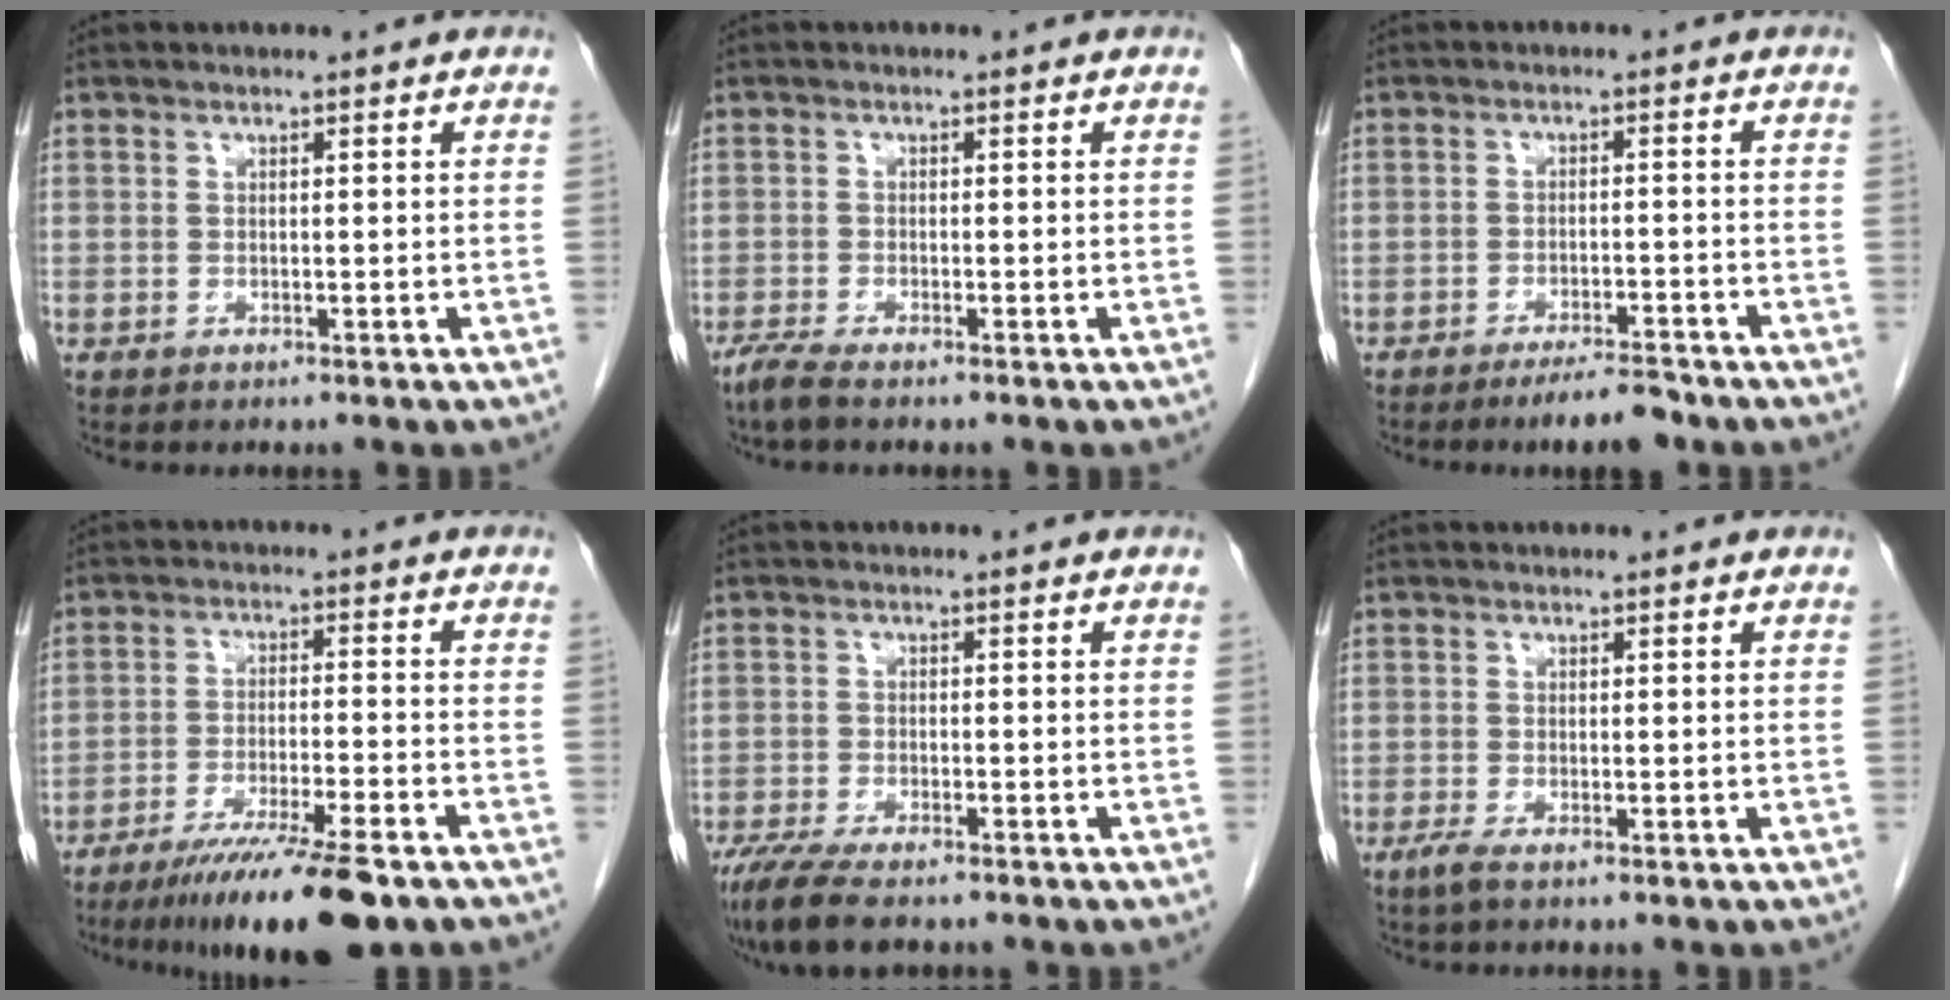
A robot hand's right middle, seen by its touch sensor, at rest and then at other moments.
{"total": 2.3, "force": [-2.0, -0.1, 1.2], "torque": [-0.031, -0.008, -0.045]}
{"total": 5.0, "force": [-4.2, 0.5, 2.7], "torque": [-0.040, -0.008, -0.069]}
{"total": 13.6, "force": [-9.9, 0.7, 9.3], "torque": [-0.144, -0.036, -0.159]}
{"total": 8.6, "force": [-6.7, 2.0, 5.0], "torque": [-0.084, -0.019, -0.112]}
{"total": 1.3, "force": [-0.8, 0.1, 1.0], "torque": [-0.027, -0.007, -0.023]}